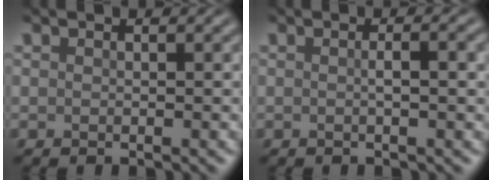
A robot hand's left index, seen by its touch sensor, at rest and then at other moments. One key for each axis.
{"total": 2.3, "fx": 0.1, "fy": 0.6, "fz": 2.2, "tx": -0.031, "ty": 0.004, "tz": -0.002}